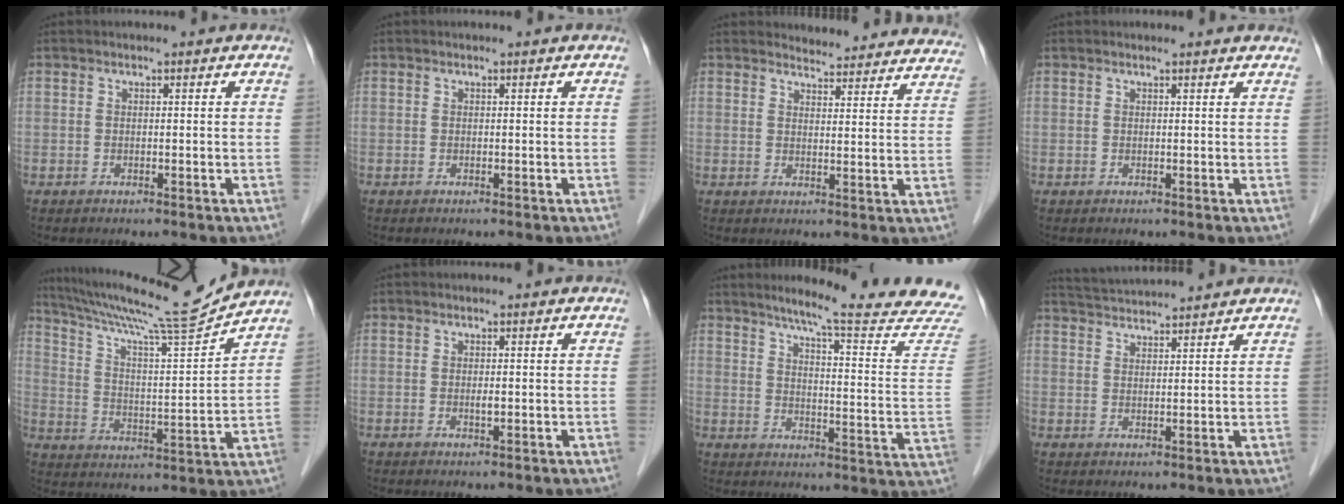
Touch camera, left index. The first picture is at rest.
{"total": 0.0}
{"total": 16.7, "force": [16.2, 3.2, 2.3], "torque": [-0.004, -0.045, 0.165]}
{"total": 3.9, "force": [3.8, 0.5, 1.0], "torque": [-0.016, 0.012, 0.032]}
{"total": 16.0, "force": [14.7, -2.2, 5.7], "torque": [-0.108, -0.028, 0.236]}
{"total": 0.8, "force": [0.1, 0.2, 0.7], "torque": [-0.016, -0.002, 0.002]}
{"total": 21.1, "force": [19.0, -0.9, 9.3], "torque": [-0.126, -0.091, 0.228]}
{"total": 7.5, "force": [7.3, -0.8, 1.6], "torque": [-0.039, 0.028, 0.119]}